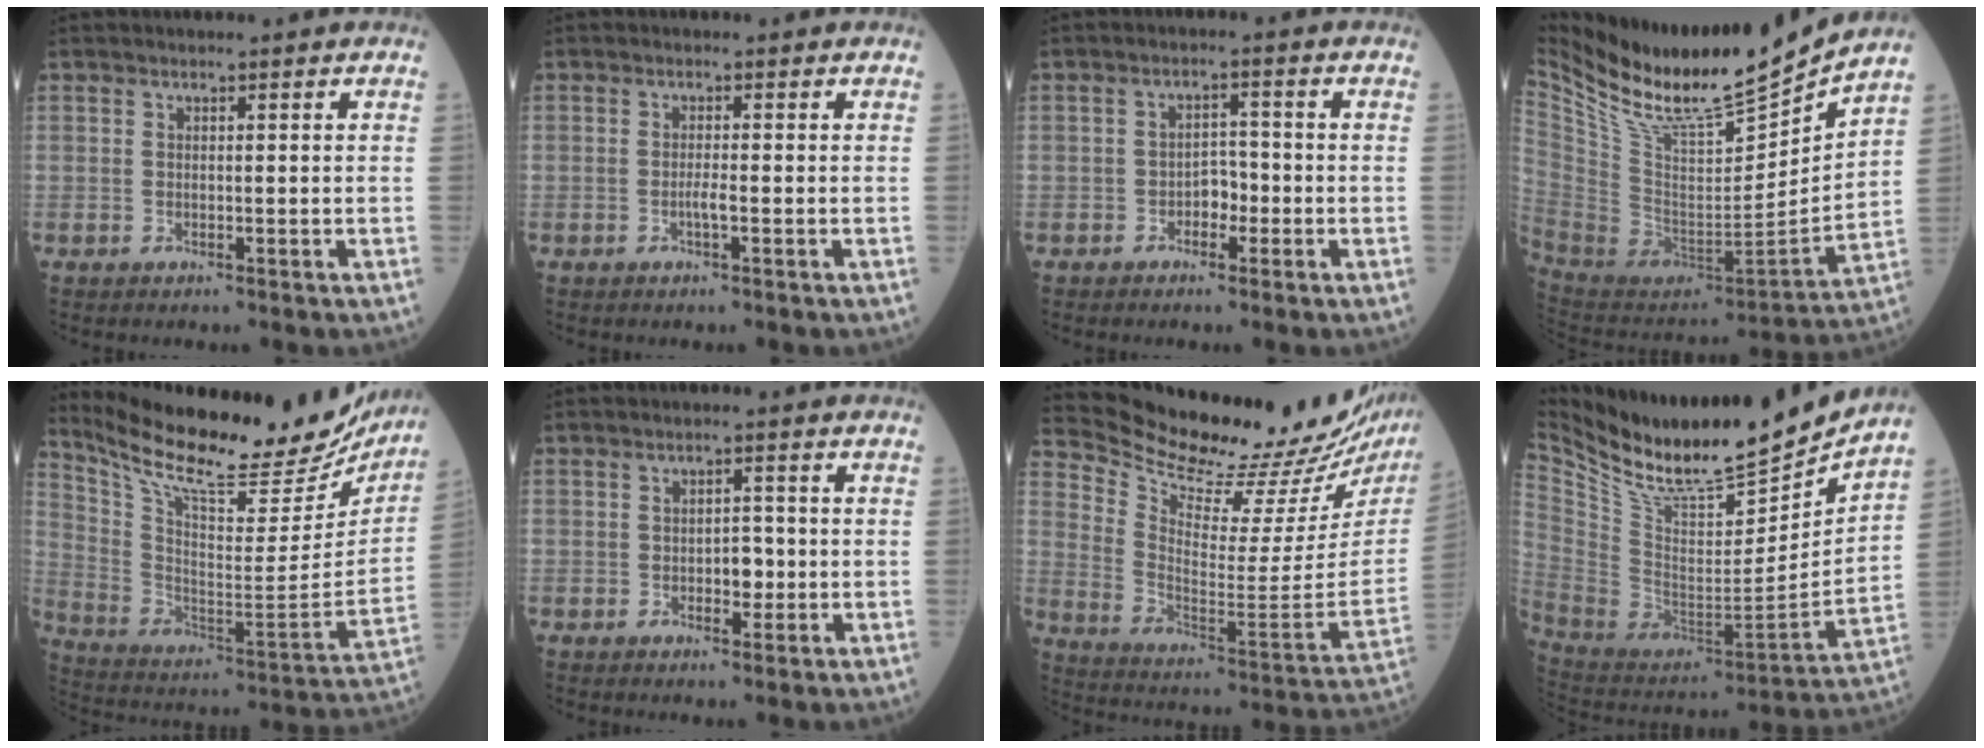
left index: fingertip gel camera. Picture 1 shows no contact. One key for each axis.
{"total": 1.4, "fx": -0.9, "fy": -0.1, "fz": 1.1, "tx": -0.024, "ty": -0.005, "tz": -0.016}
{"total": 2.9, "fx": -1.6, "fy": 1.6, "fz": 1.8, "tx": -0.022, "ty": 0.004, "tz": -0.032}
{"total": 22.4, "fx": 19.7, "fy": 1.8, "fz": 10.6, "tx": -0.208, "ty": -0.053, "tz": 0.347}
{"total": 26.9, "fx": 23.4, "fy": 6.0, "fz": 11.8, "tx": -0.208, "ty": -0.053, "tz": 0.337}
{"total": 2.8, "fx": -1.0, "fy": 1.5, "fz": 2.2, "tx": -0.026, "ty": 0.000, "tz": -0.013}
{"total": 27.1, "fx": 24.8, "fy": 3.8, "fz": 10.2, "tx": -0.176, "ty": -0.111, "tz": 0.336}
{"total": 21.2, "fx": 19.1, "fy": 2.3, "fz": 9.0, "tx": -0.183, "ty": -0.053, "tz": 0.328}